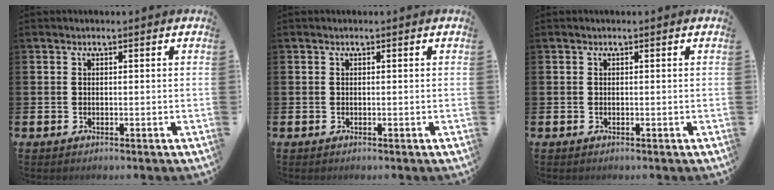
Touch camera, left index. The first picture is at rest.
{"total": 0.0}
{"total": 0.0}